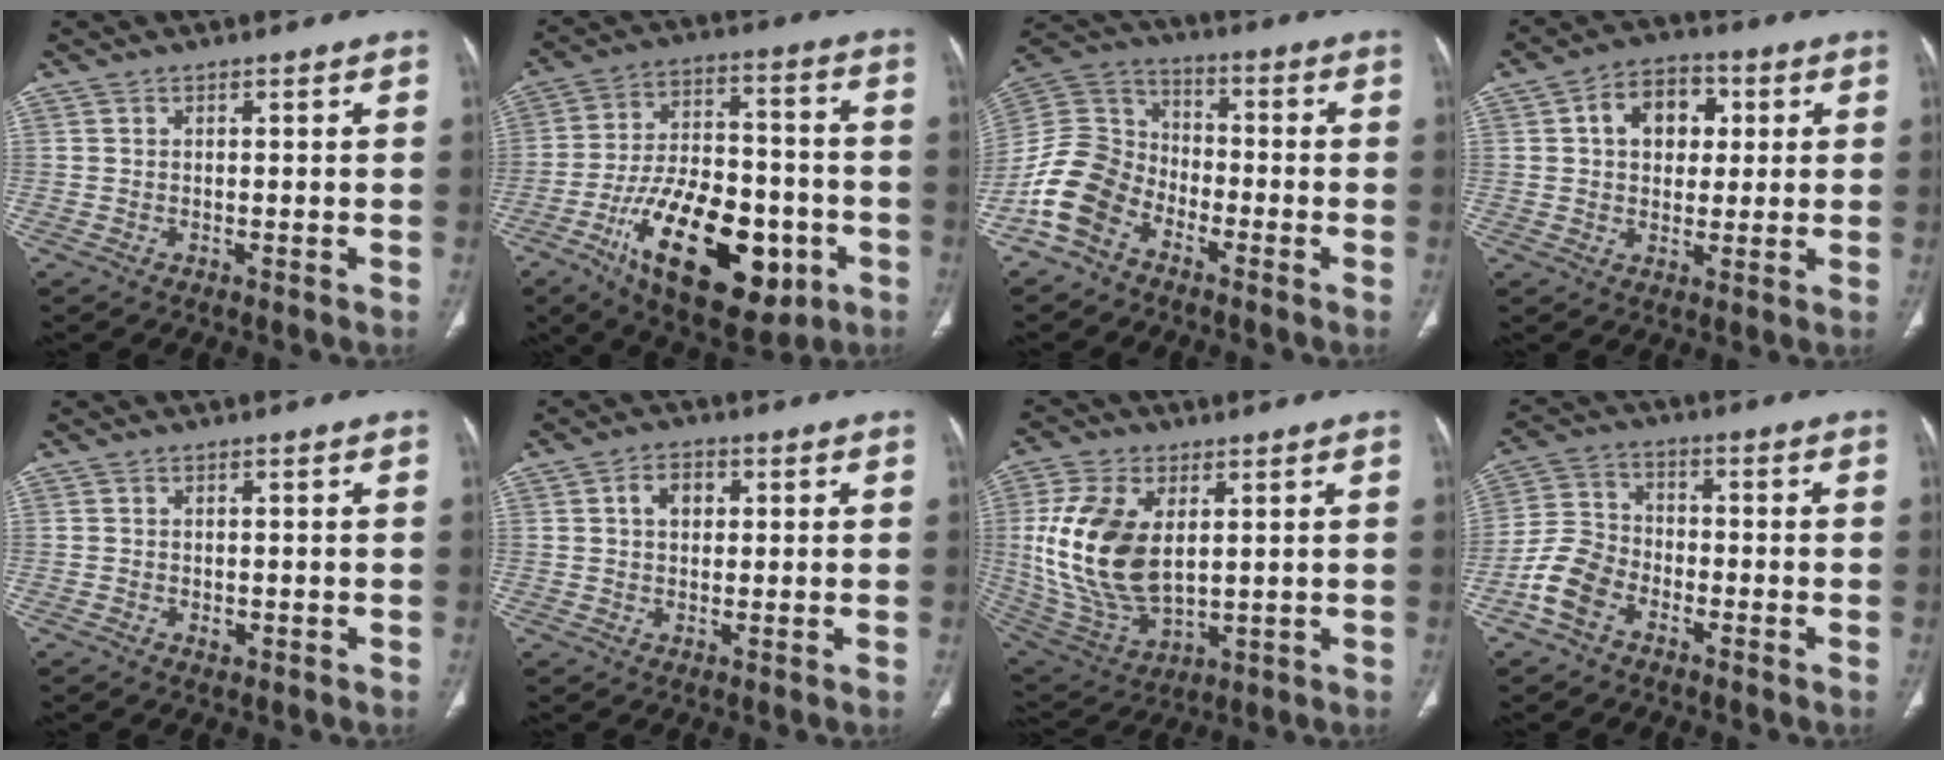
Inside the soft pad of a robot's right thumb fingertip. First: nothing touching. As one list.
[{"total": 24.8, "force": [-9.6, 12.5, 19.2], "torque": [-0.301, 0.038, -0.141]}, {"total": 11.9, "force": [-6.6, 8.3, 5.4], "torque": [-0.100, 0.054, -0.143]}, {"total": 10.0, "force": [2.5, 7.3, 6.5], "torque": [-0.065, 0.005, 0.034]}, {"total": 1.2, "force": [-0.4, 0.8, 0.7], "torque": [-0.010, 0.003, -0.004]}, {"total": 4.5, "force": [1.1, 3.2, 2.9], "torque": [-0.037, 0.006, 0.017]}, {"total": 18.4, "force": [2.9, 10.8, 14.6], "torque": [-0.291, -0.018, 0.070]}, {"total": 8.4, "force": [-4.4, 5.7, 4.3], "torque": [-0.084, 0.028, -0.093]}]